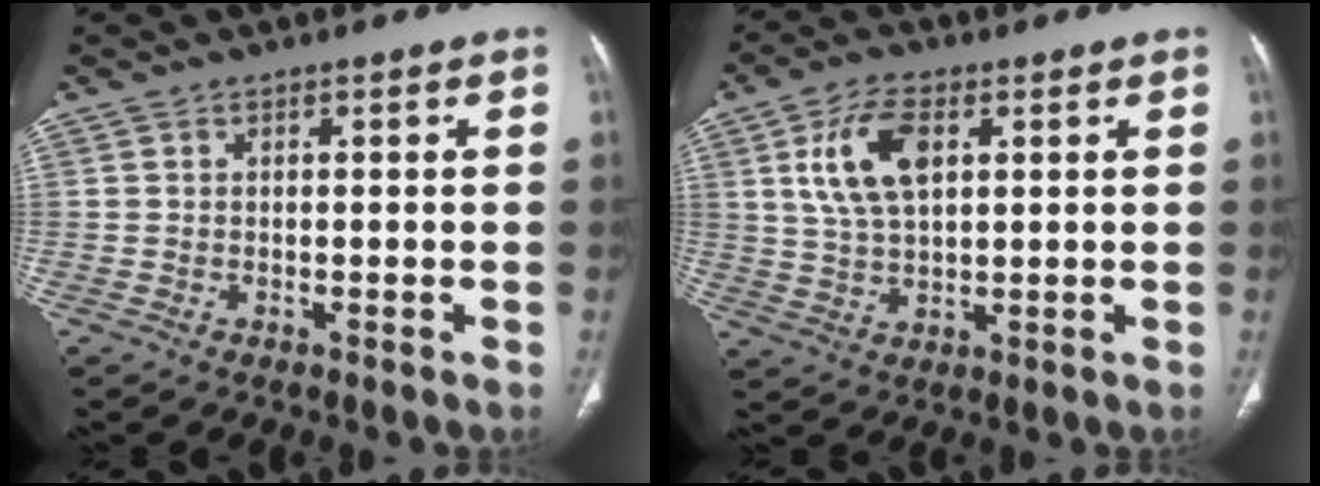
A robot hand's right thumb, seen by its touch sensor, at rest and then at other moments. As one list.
[{"total": 10.4, "force": [3.4, 5.4, 8.2], "torque": [-0.156, -0.003, 0.067]}]